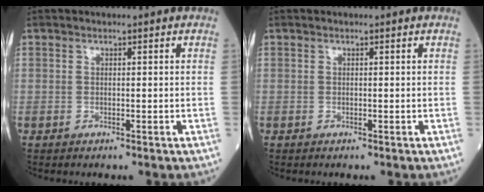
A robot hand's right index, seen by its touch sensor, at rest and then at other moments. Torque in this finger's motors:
{"motor_torque": [0.00, 0.00, -0.03, 0.00]}